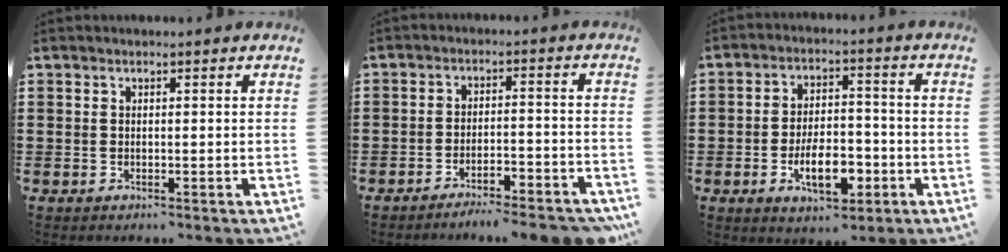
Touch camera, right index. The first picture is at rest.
{"total": 4.4, "force": [-4.1, 0.0, 1.5], "torque": [-0.025, -0.004, -0.081]}
{"total": 8.5, "force": [-3.3, 4.1, 6.7], "torque": [-0.112, -0.003, -0.061]}